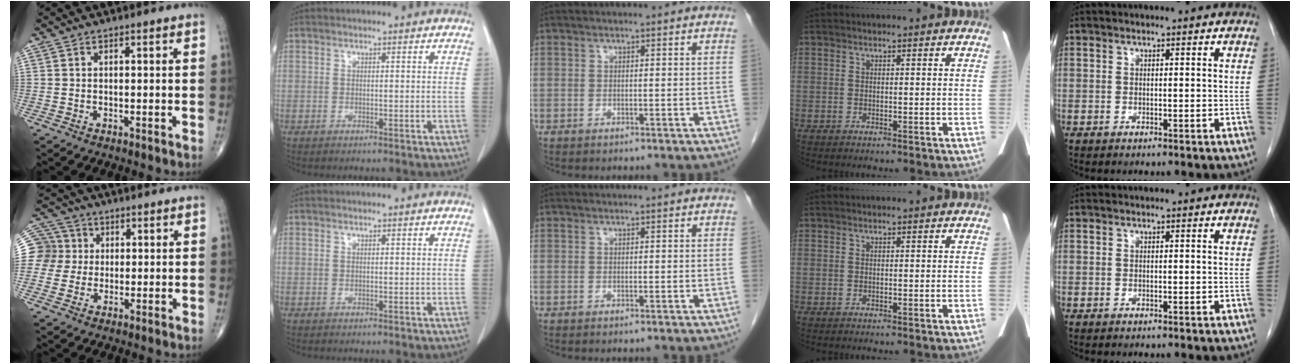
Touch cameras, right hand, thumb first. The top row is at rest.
{"thumb": {"total": 8.2, "force": [0.9, 8.1, 1.1], "torque": [-0.007, 0.021, 0.012]}}